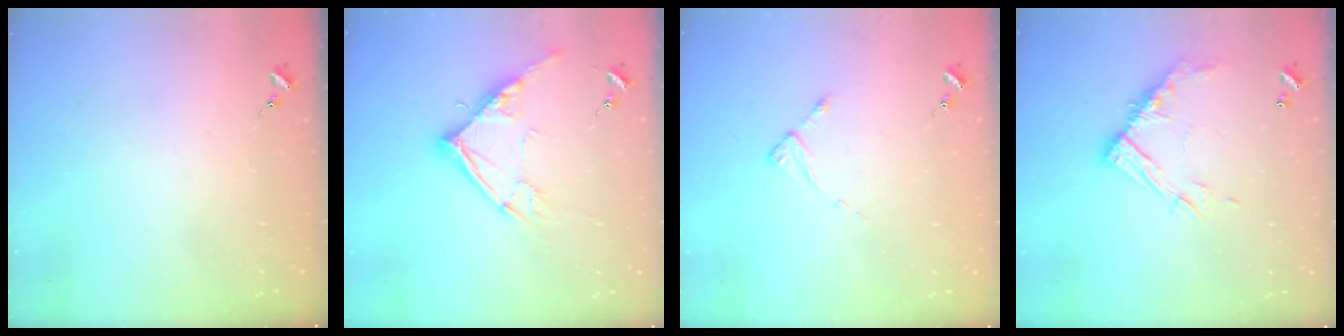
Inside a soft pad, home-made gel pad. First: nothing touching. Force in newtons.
{"total": 12.9, "press": 12.8, "slide": 1.3}
{"total": 2.4, "press": 2.4, "slide": 0.3}
{"total": 13.1, "press": 13.1, "slide": 1.1}